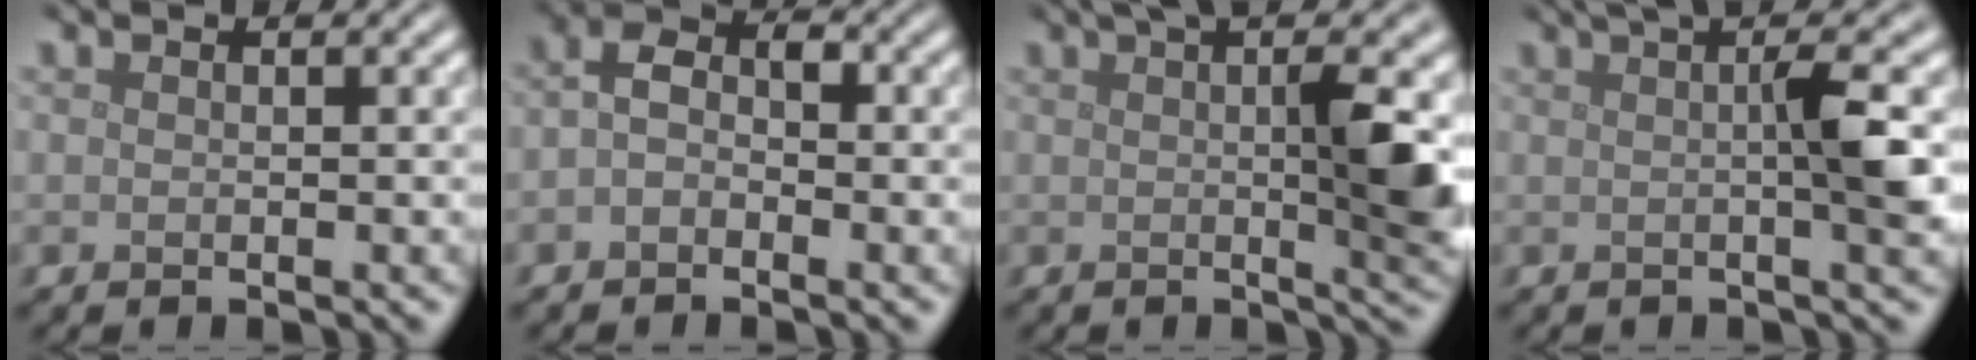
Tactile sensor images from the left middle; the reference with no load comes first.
{"total": 2.3, "force": [-0.7, 1.7, 1.4], "torque": [-0.030, 0.005, -0.023]}
{"total": 7.0, "force": [1.5, 1.3, 6.7], "torque": [-0.089, -0.003, 0.027]}
{"total": 5.3, "force": [1.0, 0.8, 5.1], "torque": [-0.070, 0.009, 0.015]}